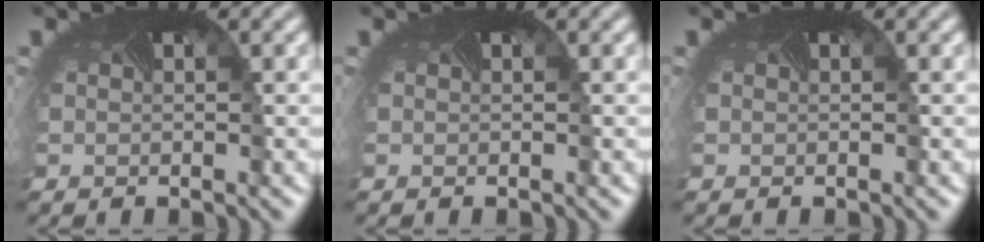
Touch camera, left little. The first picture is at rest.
{"total": 0.0}
{"total": 0.0}